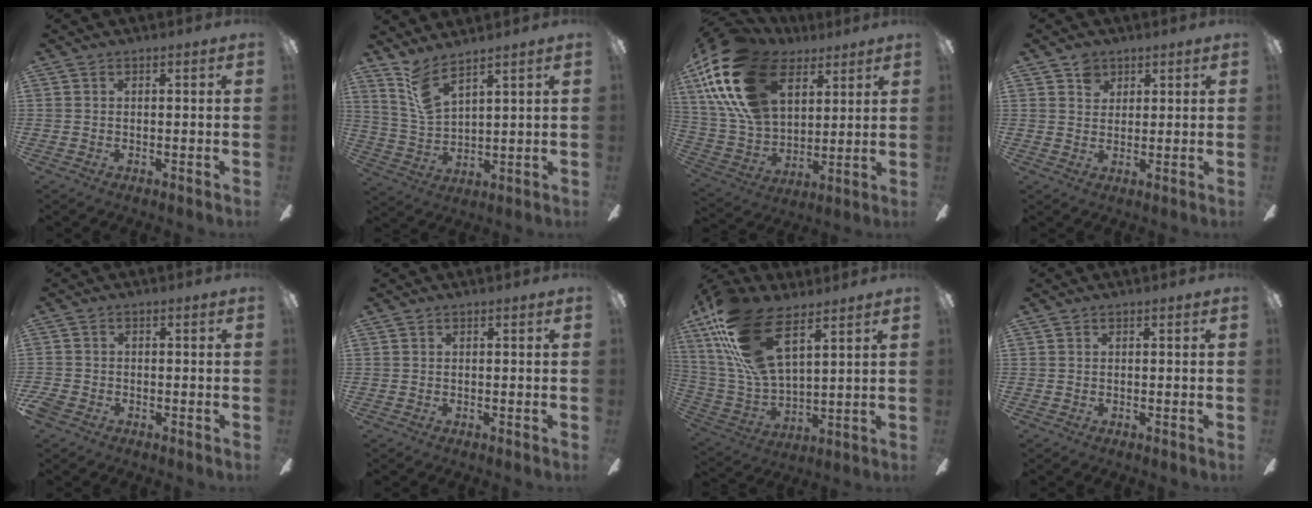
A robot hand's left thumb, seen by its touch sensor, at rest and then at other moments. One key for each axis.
{"total": 8.3, "fx": 6.5, "fy": 2.3, "fz": 4.6, "tx": -0.109, "ty": -0.030, "tz": 0.122}
{"total": 25.3, "fx": 12.0, "fy": 15.4, "fz": 16.2, "tx": -0.352, "ty": -0.038, "tz": 0.216}
{"total": 4.2, "fx": 2.6, "fy": 3.1, "fz": 1.0, "tx": -0.005, "ty": -0.003, "tz": 0.045}
{"total": 2.5, "fx": -1.7, "fy": 1.6, "fz": 1.0, "tx": -0.029, "ty": 0.005, "tz": -0.035}
{"total": 0.0}
{"total": 21.9, "fx": 12.2, "fy": 9.6, "fz": 15.5, "tx": -0.336, "ty": -0.046, "tz": 0.215}
{"total": 0.0}